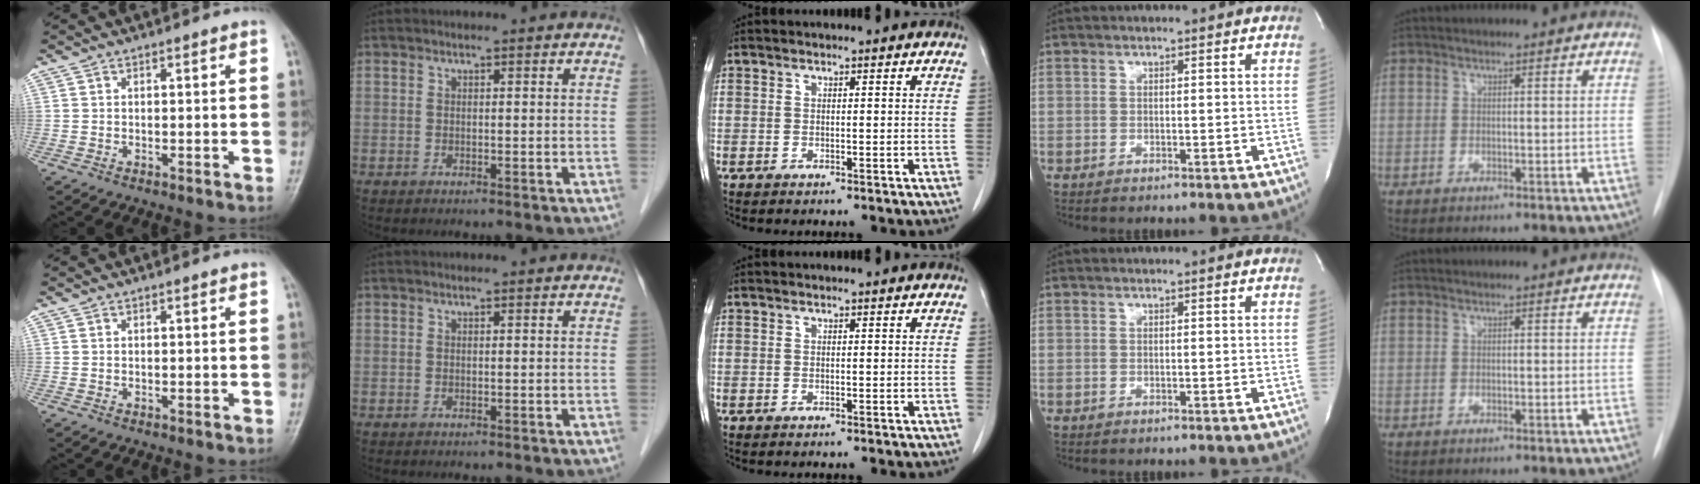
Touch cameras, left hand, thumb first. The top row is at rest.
{}